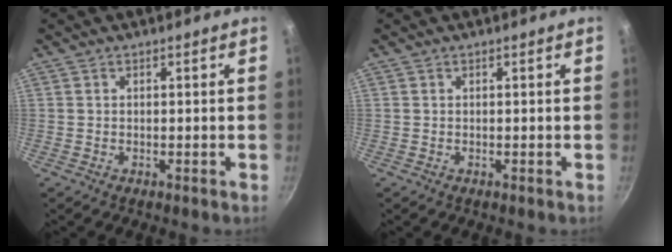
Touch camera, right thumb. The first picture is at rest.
{"total": 0.0}